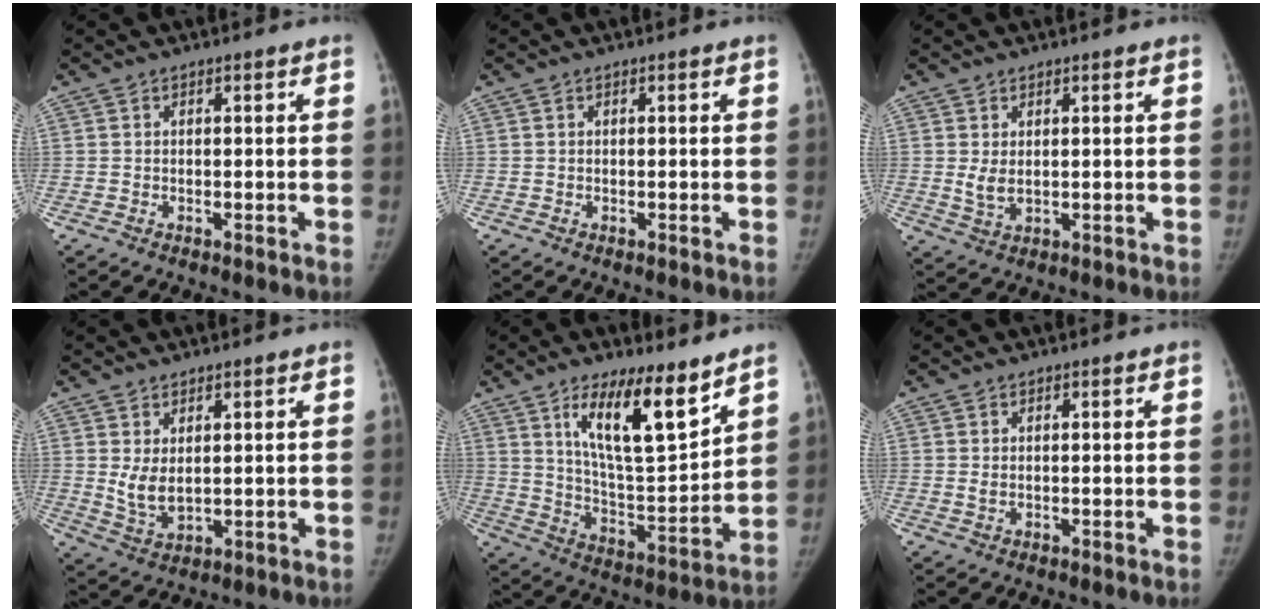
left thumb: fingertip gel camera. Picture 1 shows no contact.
{"total": 0.0}
{"total": 3.1, "force": [0.7, 1.7, 2.4], "torque": [-0.044, -0.009, 0.022]}
{"total": 5.1, "force": [1.3, 2.8, 4.1], "torque": [-0.072, -0.017, 0.037]}
{"total": 16.2, "force": [9.9, 4.9, 11.9], "torque": [-0.169, -0.070, 0.183]}
{"total": 0.6, "force": [0.2, 0.4, 0.4], "torque": [-0.008, -0.002, 0.005]}